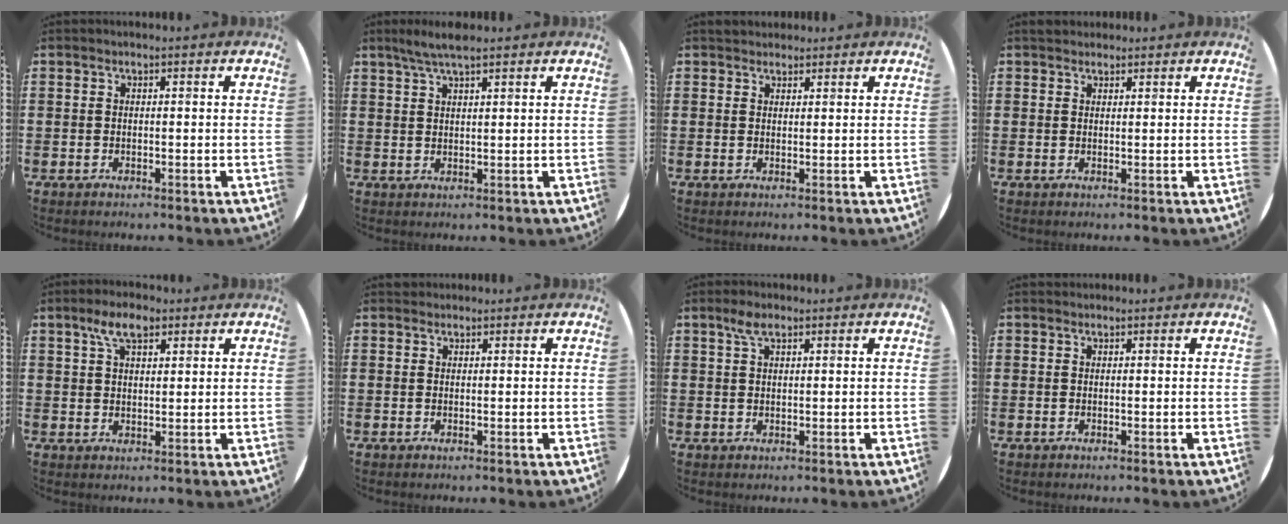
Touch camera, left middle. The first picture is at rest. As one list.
[{"total": 3.5, "force": [2.8, 0.4, 2.0], "torque": [-0.036, 0.000, 0.047]}, {"total": 1.5, "force": [1.4, 0.5, -0.2], "torque": [0.010, 0.002, 0.026]}, {"total": 1.4, "force": [1.3, 0.4, 0.0], "torque": [0.007, 0.001, 0.023]}, {"total": 5.1, "force": [3.2, 2.2, 3.2], "torque": [-0.061, 0.006, 0.056]}, {"total": 0.6, "force": [0.6, 0.2, -0.2], "torque": [0.003, 0.004, 0.011]}, {"total": 2.7, "force": [1.7, 1.1, 1.8], "torque": [-0.039, 0.008, 0.030]}, {"total": 0.0}]